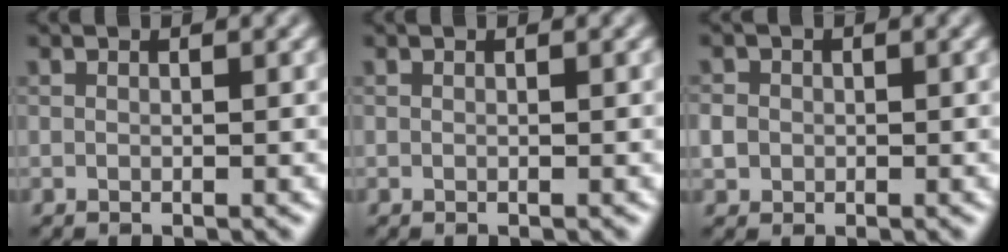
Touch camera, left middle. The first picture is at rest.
{"total": 0.0}
{"total": 1.6, "force": [-0.1, 1.6, 0.5], "torque": [-0.006, -0.001, -0.003]}